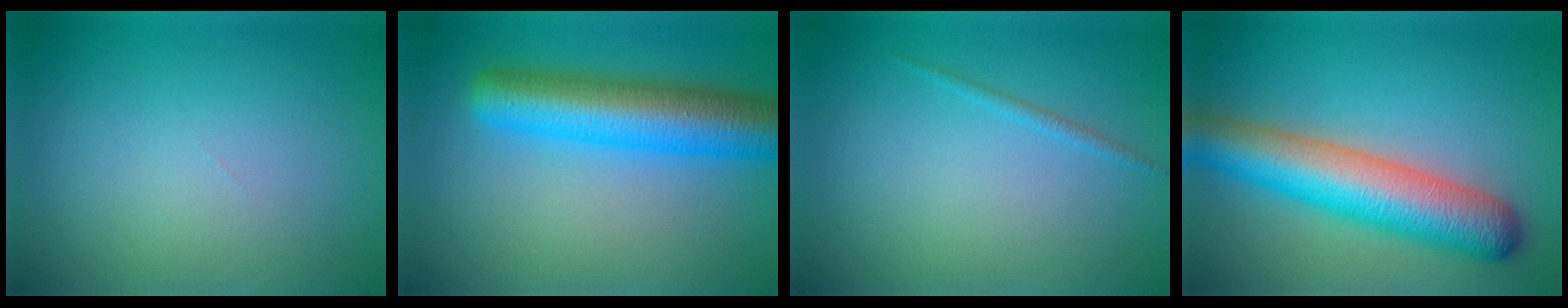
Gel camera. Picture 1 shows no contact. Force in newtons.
{"total": 8.8, "press": 8.8, "slide": 0.2}
{"total": 0.8, "press": 0.8, "slide": 0.1}
{"total": 9.0, "press": 8.9, "slide": 0.3}